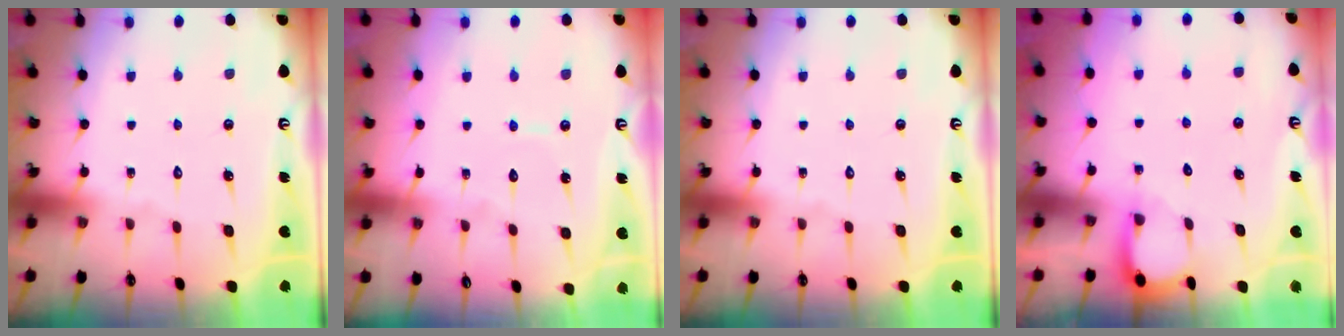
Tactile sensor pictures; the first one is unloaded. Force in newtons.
{"total": 4.1, "press": 4.1, "slide": 0.2}
{"total": 0.0}
{"total": 2.4, "press": 2.4, "slide": 0.3}